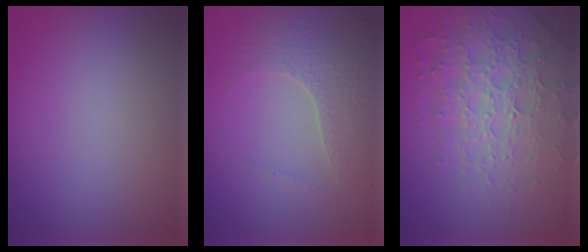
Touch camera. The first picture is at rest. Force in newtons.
{"total": 3.4, "press": 3.4, "slide": 0.6}
{"total": 6.2, "press": 4.7, "slide": 4.0}